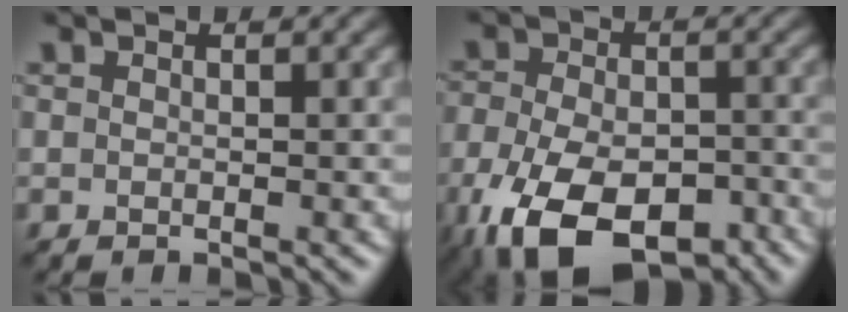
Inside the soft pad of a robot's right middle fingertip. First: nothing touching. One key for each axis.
{"total": 12.6, "fx": -6.8, "fy": 6.9, "fz": 8.0, "tx": -0.158, "ty": -0.046, "tz": -0.108}